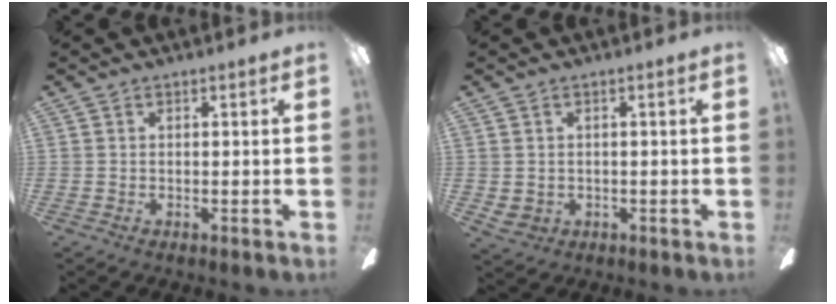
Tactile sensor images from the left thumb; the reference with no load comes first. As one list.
[{"total": 1.4, "force": [0.6, 1.3, 0.3], "torque": [-0.009, -0.003, 0.010]}]